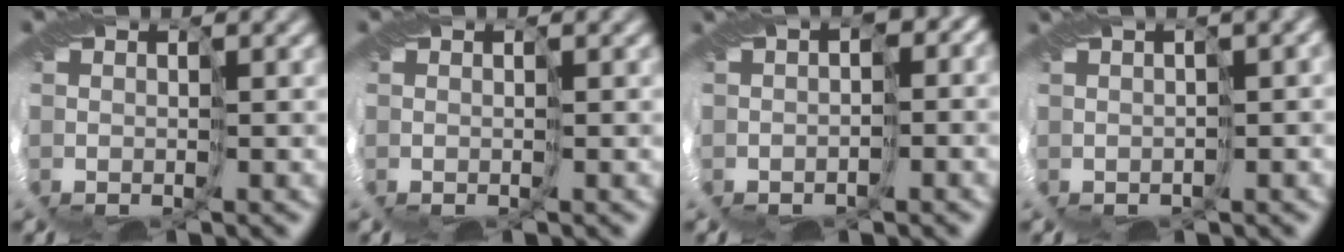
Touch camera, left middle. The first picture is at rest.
{"total": 0.0}
{"total": 6.3, "force": [0.8, 4.0, 4.9], "torque": [-0.060, 0.013, 0.008]}
{"total": 5.8, "force": [2.5, 1.9, 4.8], "torque": [-0.062, 0.025, 0.043]}